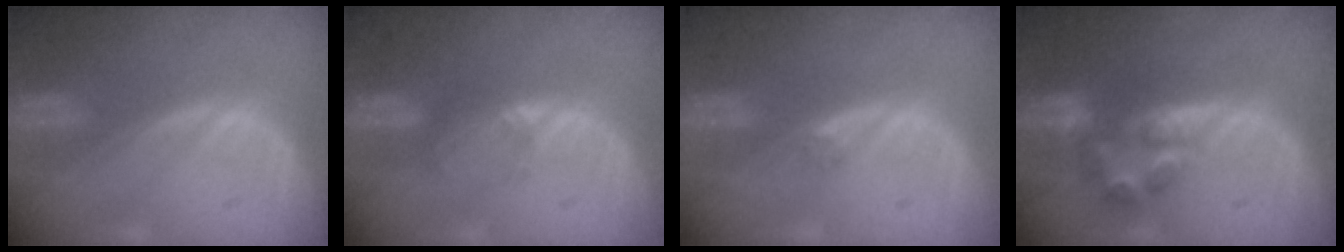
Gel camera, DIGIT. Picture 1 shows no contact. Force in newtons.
{"total": 1.9, "press": 1.9, "slide": 0.3}
{"total": 0.8, "press": 0.7, "slide": 0.4}
{"total": 7.0, "press": 6.1, "slide": 3.5}